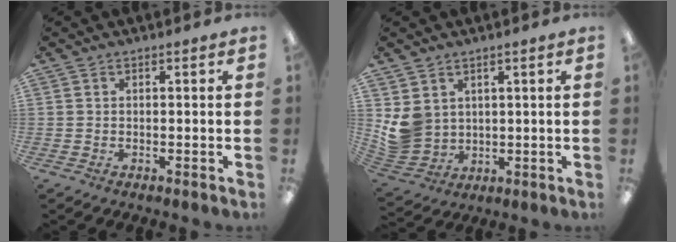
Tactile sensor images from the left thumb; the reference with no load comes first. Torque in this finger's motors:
{"motor_torque": [0.98, 0.93, 0.55, -0.69, 0.05]}